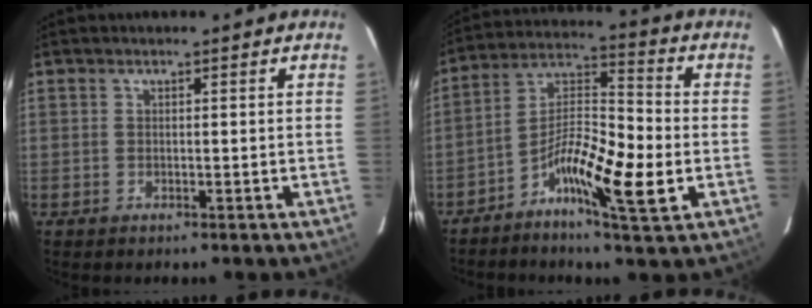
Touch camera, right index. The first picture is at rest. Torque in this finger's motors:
{"motor_torque": [0.44, -0.41, 0.49, 0.10]}